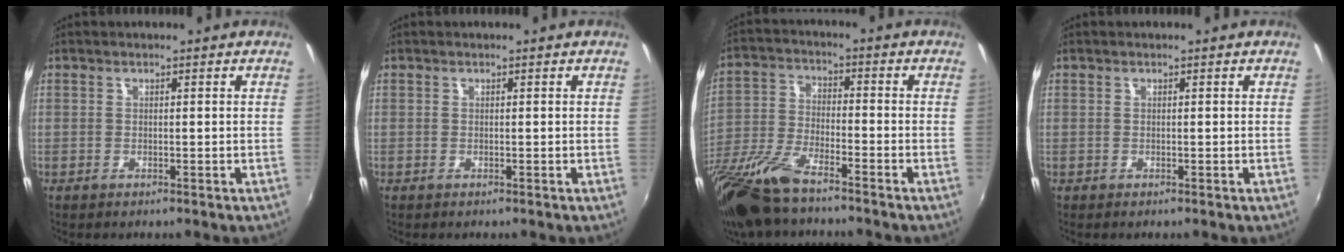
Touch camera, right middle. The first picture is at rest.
{"total": 0.0}
{"total": 15.9, "force": [-12.1, 3.8, 9.6], "torque": [-0.209, -0.041, -0.235]}
{"total": 0.0}